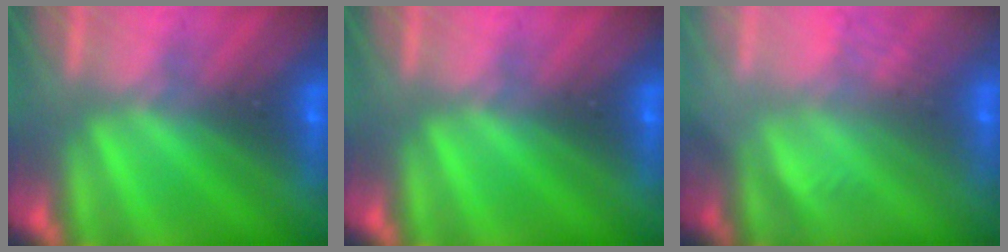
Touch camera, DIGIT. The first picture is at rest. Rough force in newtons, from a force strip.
{"total": 0.0}
{"total": 3.2}